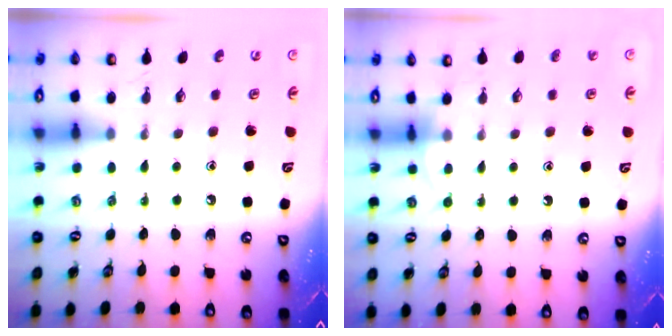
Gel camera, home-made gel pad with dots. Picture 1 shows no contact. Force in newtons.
{"total": 3.2, "press": 3.2, "slide": 0.4}